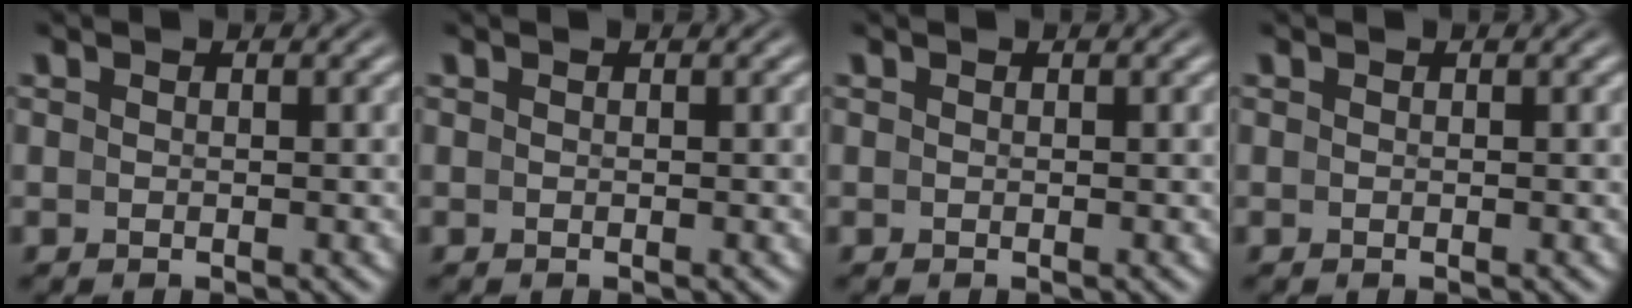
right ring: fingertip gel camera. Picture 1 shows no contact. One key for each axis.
{"total": 0.0}
{"total": 0.0}
{"total": 0.0}